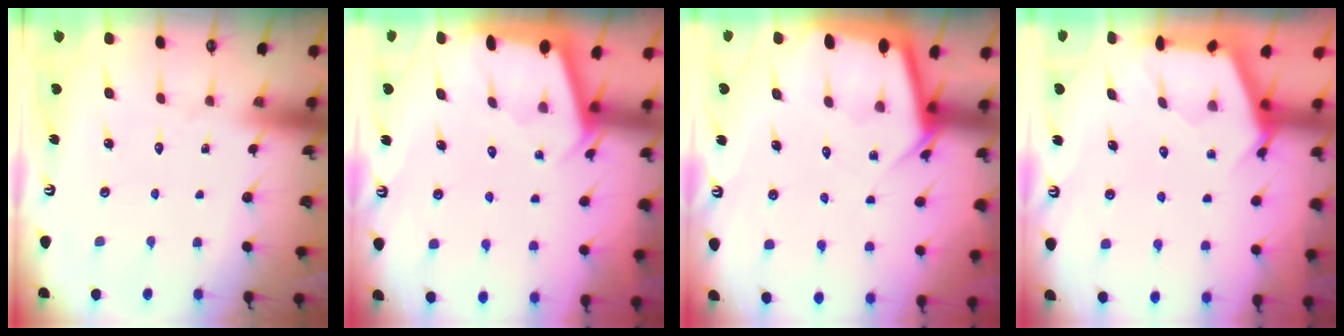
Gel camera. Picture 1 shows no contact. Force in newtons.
{"total": 2.2, "press": 2.2, "slide": 0.2}
{"total": 5.0, "press": 4.9, "slide": 0.7}
{"total": 2.6, "press": 2.5, "slide": 0.4}